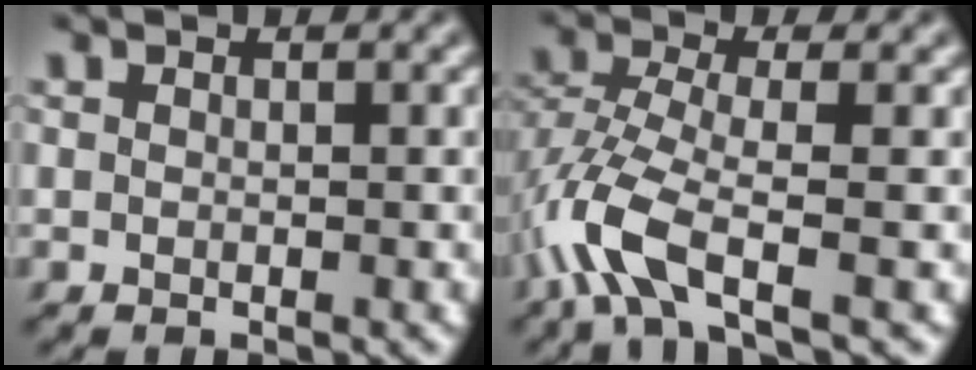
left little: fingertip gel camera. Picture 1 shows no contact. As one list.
[{"total": 5.8, "force": [-3.1, 1.7, 4.6], "torque": [-0.110, 0.000, -0.075]}]